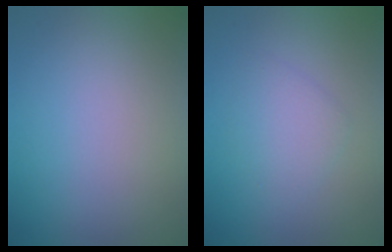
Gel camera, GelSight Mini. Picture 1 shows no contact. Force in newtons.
{"total": 2.2, "press": 2.2, "slide": 0.1}